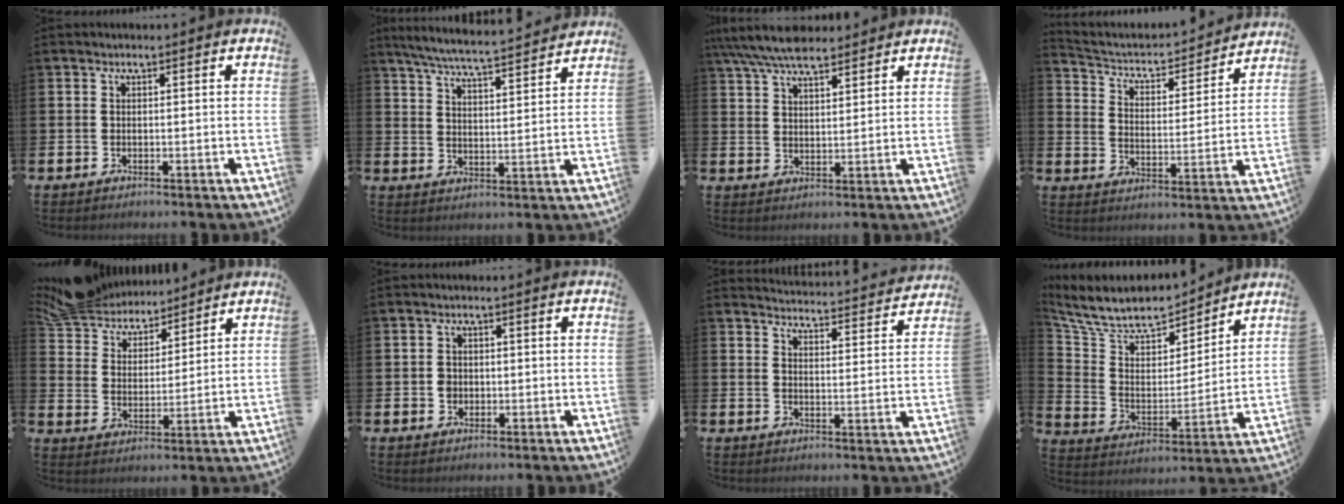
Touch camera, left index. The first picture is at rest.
{"total": 6.6, "force": [6.3, 0.1, 2.1], "torque": [-0.063, -0.044, 0.109]}
{"total": 6.7, "force": [6.1, 1.7, 2.1], "torque": [-0.055, -0.021, 0.112]}
{"total": 4.7, "force": [4.2, 1.7, 1.1], "torque": [-0.050, -0.040, 0.063]}
{"total": 7.1, "force": [6.8, 2.1, 0.5], "torque": [-0.050, -0.040, 0.123]}
{"total": 1.7, "force": [-0.1, 1.6, 0.6], "torque": [-0.002, 0.005, -0.007]}
{"total": 4.3, "force": [4.2, 0.2, 0.3], "torque": [-0.007, -0.042, 0.069]}
{"total": 9.2, "force": [8.1, 3.5, 2.4], "torque": [-0.088, -0.062, 0.139]}